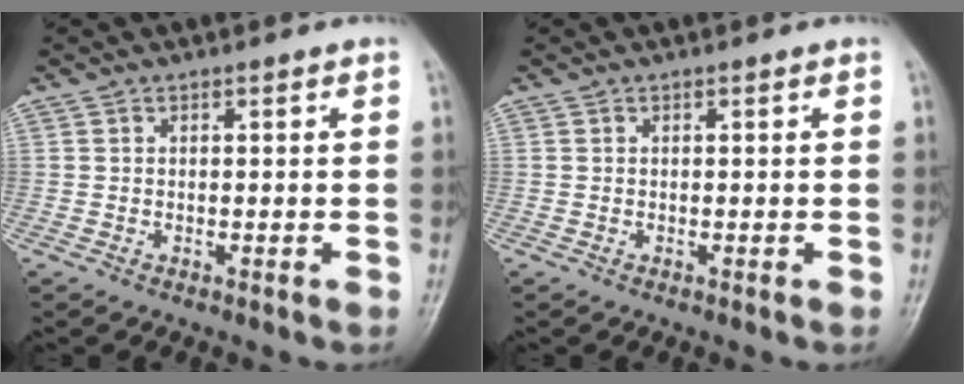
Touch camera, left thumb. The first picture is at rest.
{"total": 0.0}